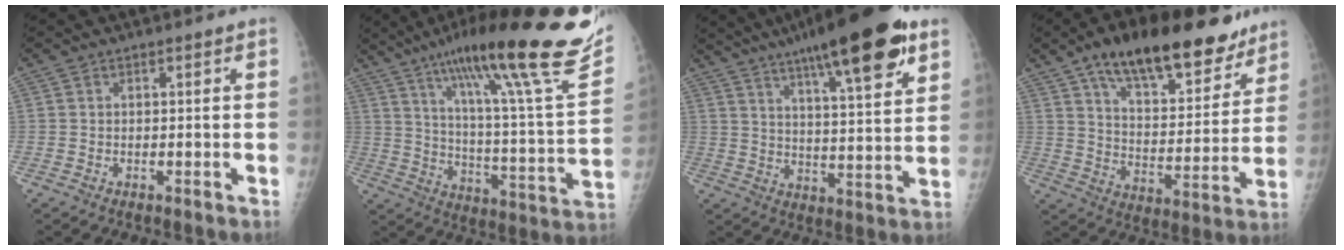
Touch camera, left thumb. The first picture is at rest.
{"total": 31.1, "force": [21.0, 3.8, 22.6], "torque": [-0.326, -0.075, 0.311]}
{"total": 22.0, "force": [13.3, 4.5, 16.9], "torque": [-0.244, -0.037, 0.201]}
{"total": 23.2, "force": [16.1, 9.3, 13.9], "torque": [-0.174, -0.052, 0.253]}